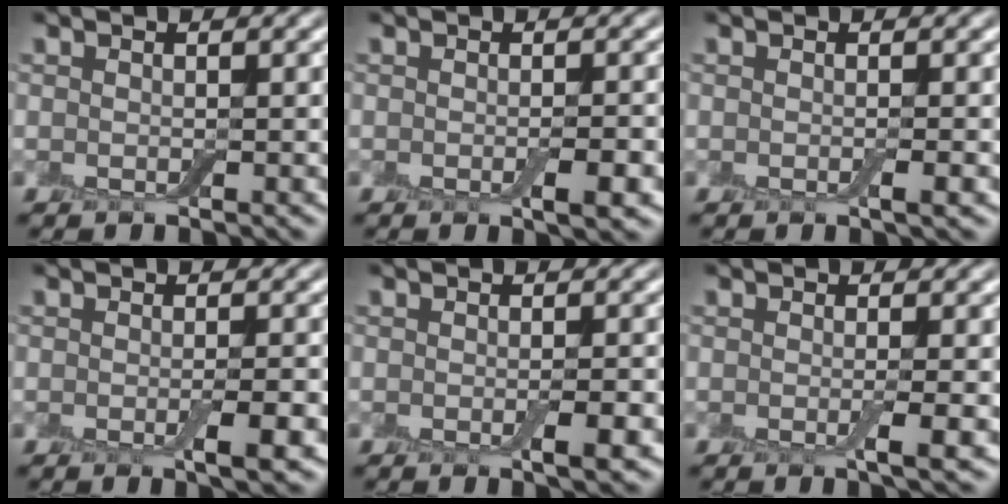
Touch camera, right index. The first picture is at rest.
{"total": 2.2, "force": [-0.7, 0.4, 2.0], "torque": [-0.029, -0.003, -0.009]}
{"total": 0.9, "force": [-0.2, 0.1, 0.9], "torque": [-0.014, -0.001, -0.005]}
{"total": 2.8, "force": [-0.8, 0.5, 2.7], "torque": [-0.041, -0.004, -0.011]}
{"total": 2.2, "force": [-0.6, 0.4, 2.1], "torque": [-0.030, -0.004, -0.008]}
{"total": 2.0, "force": [-0.3, 0.4, 2.0], "torque": [-0.029, -0.005, -0.007]}